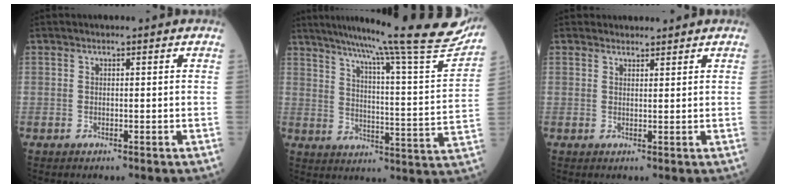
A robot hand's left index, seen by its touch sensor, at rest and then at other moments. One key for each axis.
{"total": 25.8, "fx": 22.4, "fy": -0.8, "fz": 12.8, "tx": -0.199, "ty": -0.065, "tz": 0.290}
{"total": 2.0, "fx": 1.9, "fy": 0.6, "fz": -0.1, "tx": -0.002, "ty": 0.008, "tz": 0.029}